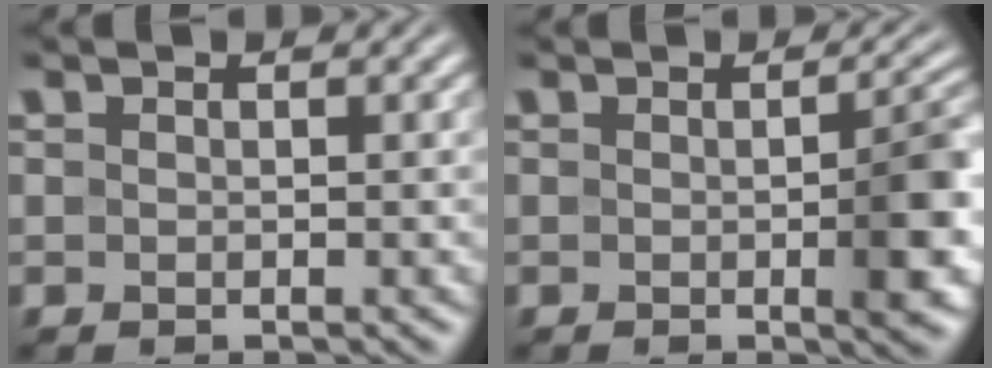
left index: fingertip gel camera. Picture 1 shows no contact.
{"total": 4.3, "force": [-0.5, 0.9, 4.2], "torque": [-0.053, -0.002, -0.006]}